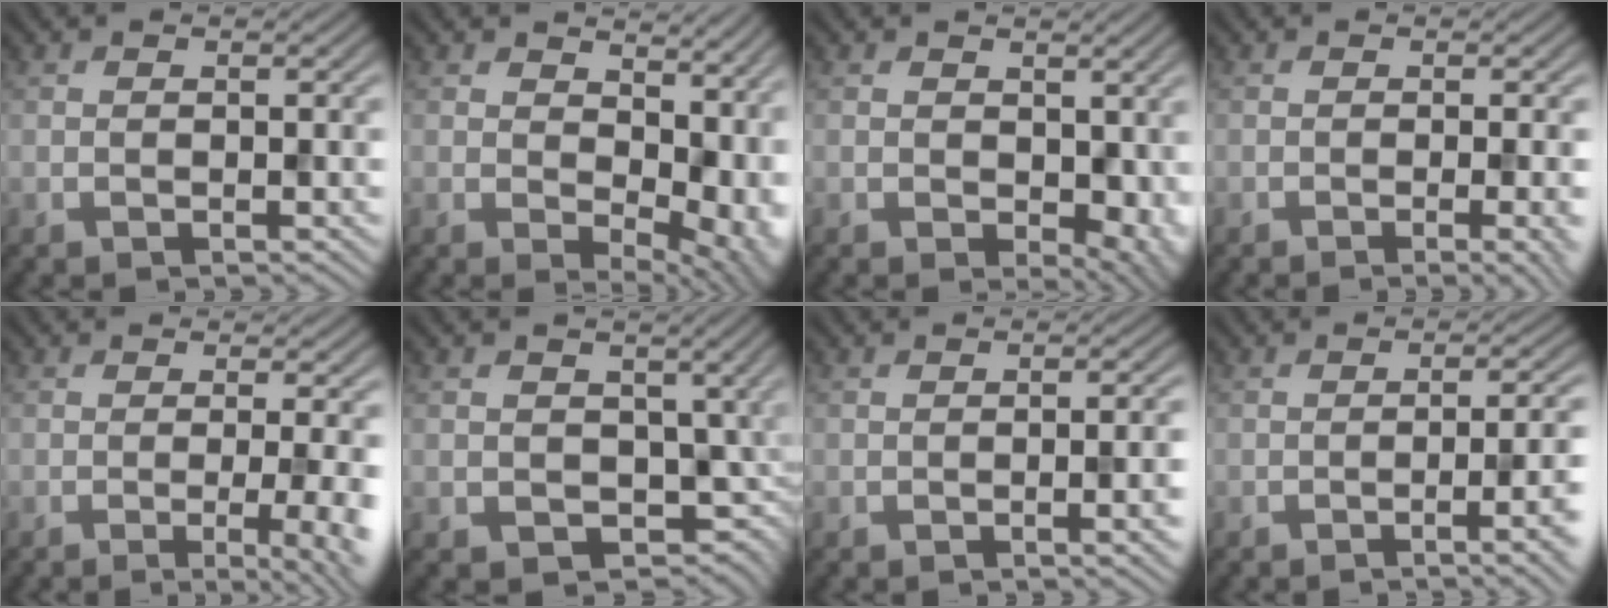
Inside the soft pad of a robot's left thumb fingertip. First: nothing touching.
{"total": 10.7, "force": [3.0, 6.7, 7.8], "torque": [-0.085, -0.023, 0.073]}
{"total": 4.6, "force": [0.2, 3.0, 3.5], "torque": [-0.053, -0.018, 0.013]}
{"total": 3.0, "force": [-0.9, 0.1, 2.8], "torque": [-0.033, 0.001, -0.014]}
{"total": 6.8, "force": [-1.3, 1.6, 6.5], "torque": [-0.066, 0.000, -0.013]}
{"total": 5.4, "force": [0.5, 4.1, 3.4], "torque": [-0.070, -0.020, 0.002]}
{"total": 3.3, "force": [-0.8, 0.3, 3.2], "torque": [-0.039, 0.001, -0.009]}
{"total": 5.7, "force": [-2.0, 0.9, 5.3], "torque": [-0.062, -0.002, -0.029]}